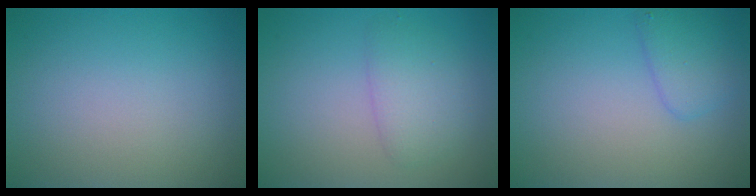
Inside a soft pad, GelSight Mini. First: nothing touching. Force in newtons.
{"total": 2.6, "press": 2.6, "slide": 0.1}
{"total": 2.4, "press": 2.4, "slide": 0.1}